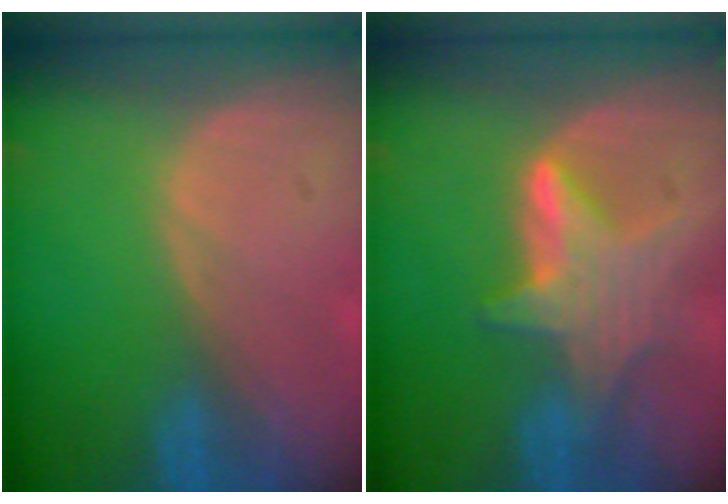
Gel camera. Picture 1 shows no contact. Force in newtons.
{"total": 6.1, "press": 6.1, "slide": 0.1}